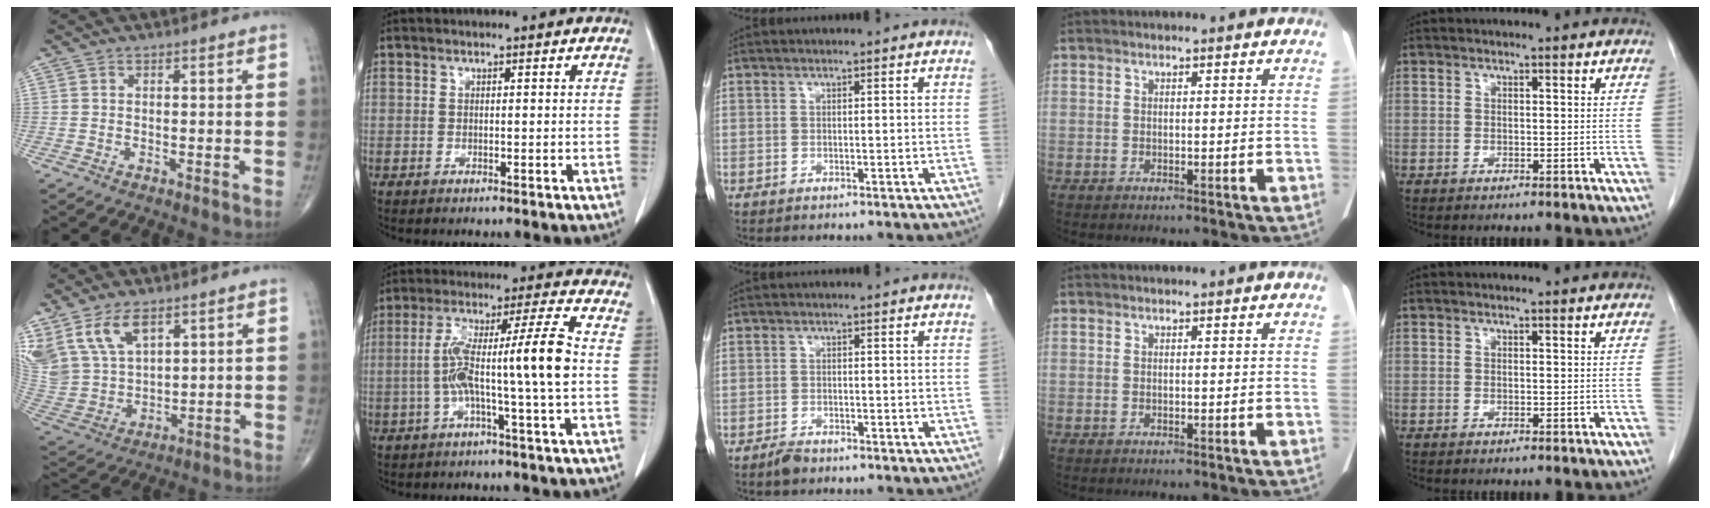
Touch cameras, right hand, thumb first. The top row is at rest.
{"thumb": {"total": 14.7, "force": [8.3, 8.3, 8.8], "torque": [-0.178, -0.024, 0.182]}, "index": {"total": 11.6, "force": [-1.3, -1.0, 11.5], "torque": [-0.212, 0.024, -0.027]}, "middle": {"total": 1.5, "force": [-1.2, 0.6, 0.6], "torque": [-0.012, -0.002, -0.016]}}